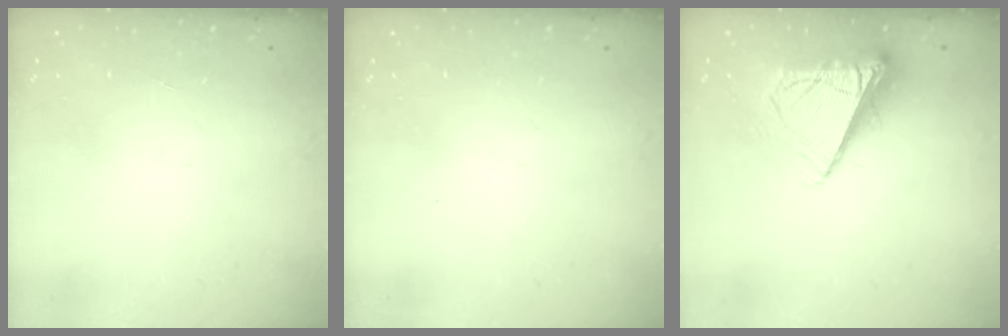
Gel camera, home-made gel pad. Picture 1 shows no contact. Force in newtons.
{"total": 0.0}
{"total": 9.4, "press": 9.3, "slide": 1.3}